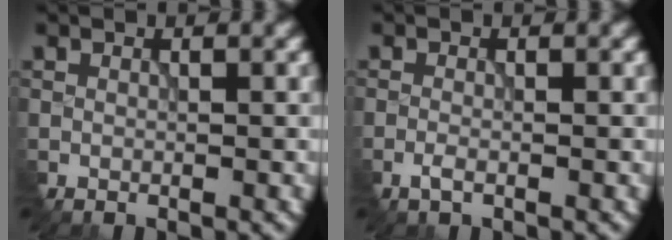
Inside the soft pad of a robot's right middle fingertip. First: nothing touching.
{"total": 1.2, "force": [-0.9, 0.2, 0.7], "torque": [-0.022, -0.003, -0.020]}